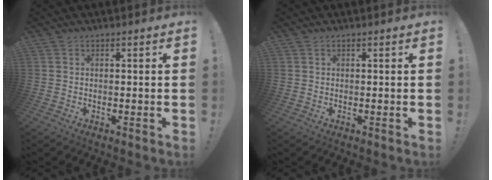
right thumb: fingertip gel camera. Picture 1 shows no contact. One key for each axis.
{"total": 0.0}